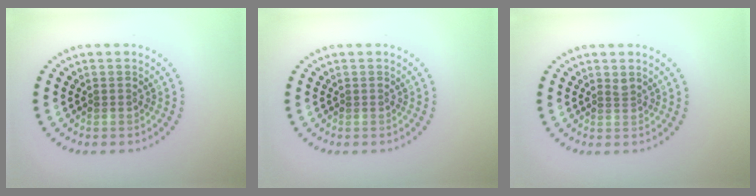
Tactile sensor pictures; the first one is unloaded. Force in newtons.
{"total": 0.0}
{"total": 0.8, "press": 0.5, "slide": 0.6}